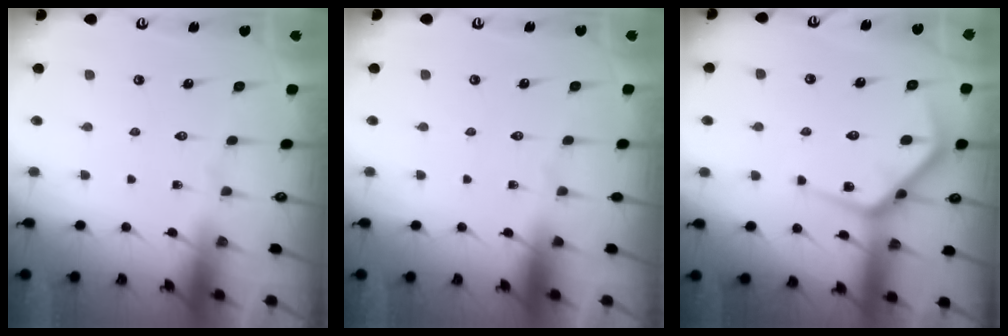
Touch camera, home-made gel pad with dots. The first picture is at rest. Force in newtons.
{"total": 0.0}
{"total": 9.8, "press": 9.8, "slide": 0.5}